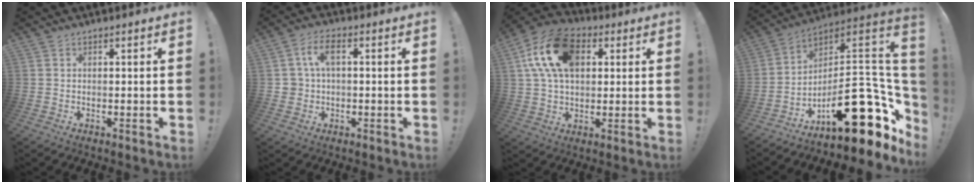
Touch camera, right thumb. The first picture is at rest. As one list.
[{"total": 6.0, "force": [1.2, 3.9, 4.4], "torque": [-0.086, 0.009, 0.021]}, {"total": 17.7, "force": [5.4, 11.7, 12.1], "torque": [-0.221, 0.000, 0.099]}, {"total": 24.6, "force": [-8.6, 10.3, 20.6], "torque": [-0.281, 0.029, -0.130]}]